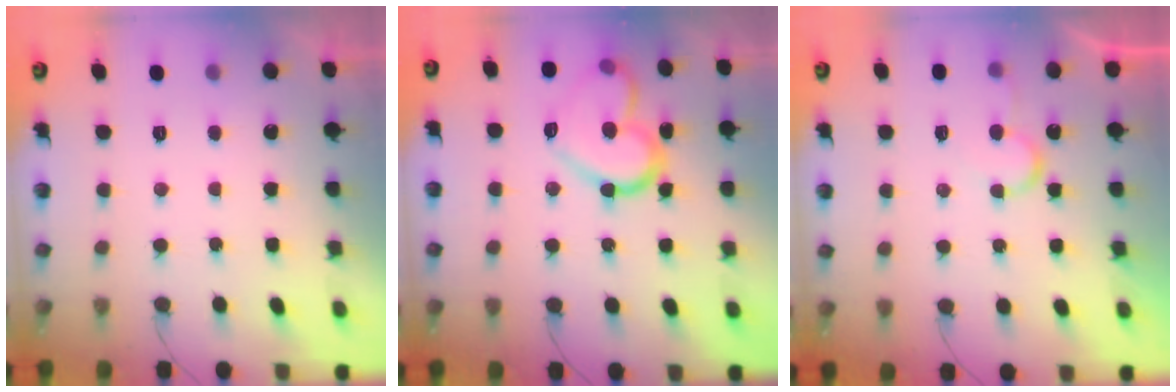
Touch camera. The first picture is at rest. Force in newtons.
{"total": 15.8, "press": 15.8, "slide": 0.8}
{"total": 6.4, "press": 6.4, "slide": 0.6}